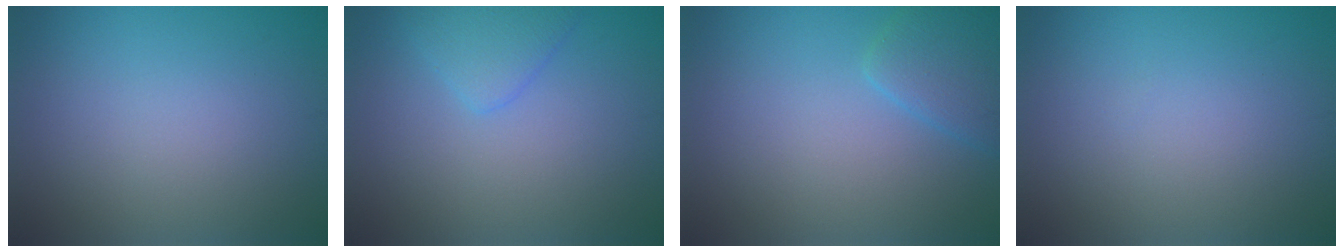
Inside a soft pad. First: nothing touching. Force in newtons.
{"total": 2.3, "press": 2.3, "slide": 0.2}
{"total": 3.0, "press": 2.9, "slide": 0.3}
{"total": 0.0}